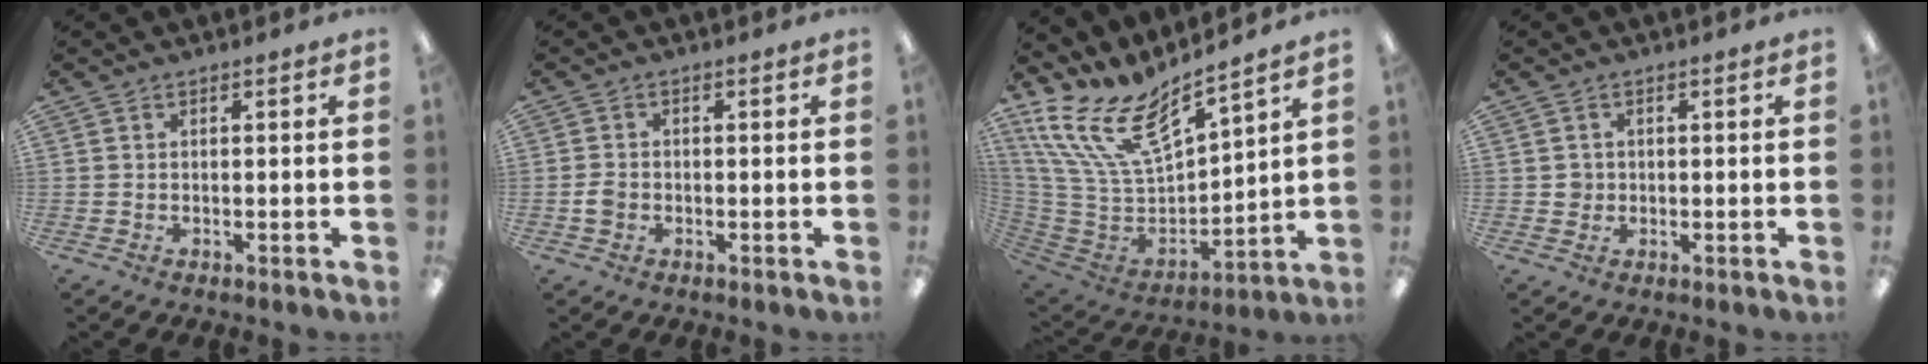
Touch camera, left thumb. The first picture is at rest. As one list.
[{"total": 2.4, "force": [-0.8, 1.9, 1.2], "torque": [-0.021, 0.004, -0.015]}, {"total": 19.1, "force": [12.2, 9.0, 11.6], "torque": [-0.234, -0.079, 0.220]}, {"total": 2.0, "force": [0.0, 2.0, 0.4], "torque": [-0.001, 0.002, -0.005]}]